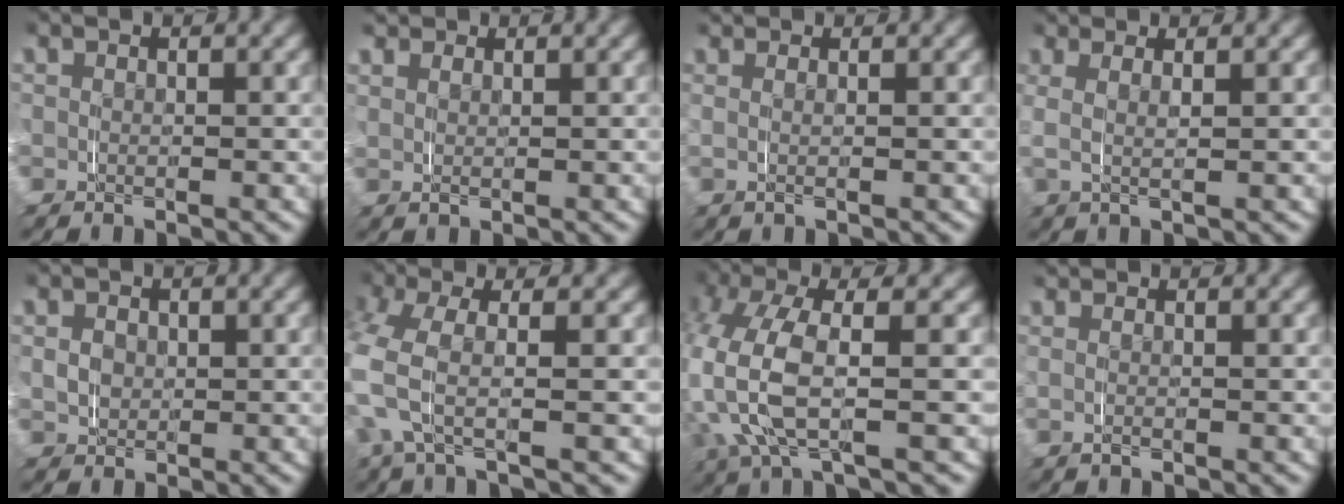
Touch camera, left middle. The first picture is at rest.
{"total": 1.3, "force": [1.1, 0.4, 0.5], "torque": [-0.011, 0.002, 0.023]}
{"total": 1.3, "force": [0.6, 0.0, 1.2], "torque": [-0.023, 0.007, 0.006]}
{"total": 2.7, "force": [1.1, 0.7, 2.3], "torque": [-0.055, 0.007, 0.017]}
{"total": 1.6, "force": [0.2, 1.4, 0.7], "torque": [-0.016, 0.001, 0.009]}
{"total": 5.2, "force": [0.2, 2.8, 4.4], "torque": [-0.131, -0.002, -0.003]}
{"total": 7.3, "force": [0.4, 3.9, 6.2], "torque": [-0.166, -0.008, 0.009]}
{"total": 0.9, "force": [0.2, 0.2, 0.8], "torque": [-0.019, 0.005, 0.001]}